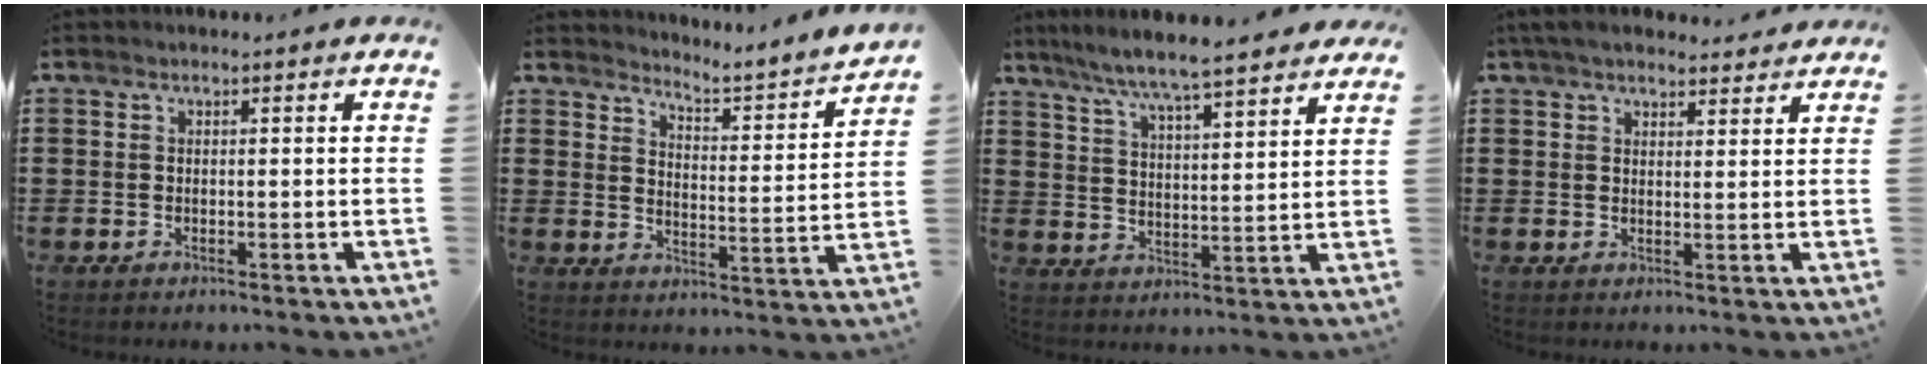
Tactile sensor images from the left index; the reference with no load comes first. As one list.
[{"total": 2.6, "force": [2.5, -0.8, 0.2], "torque": [-0.018, -0.040, 0.027]}, {"total": 6.2, "force": [5.8, -0.4, 2.3], "torque": [-0.070, -0.036, 0.096]}, {"total": 4.3, "force": [3.9, 1.2, 1.3], "torque": [-0.037, -0.003, 0.074]}]